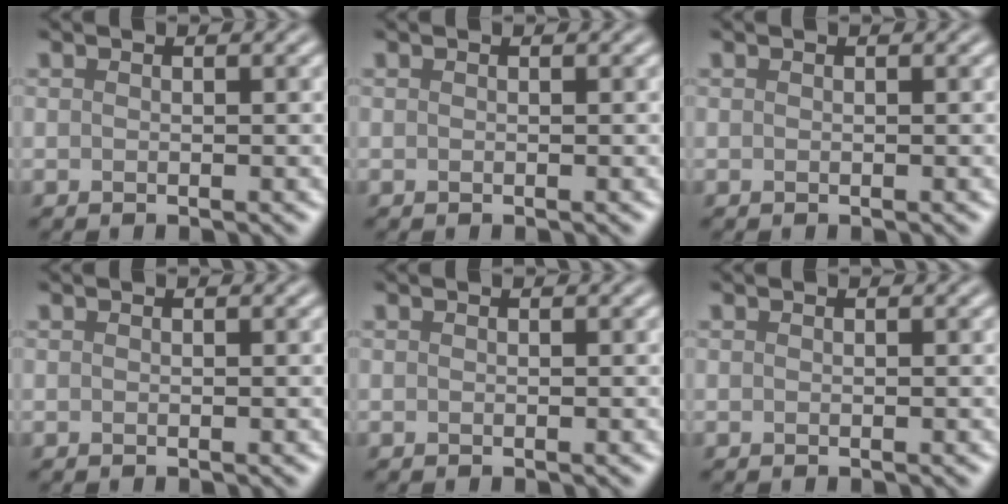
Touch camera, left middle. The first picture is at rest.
{"total": 0.0}
{"total": 0.0}
{"total": 0.0}
{"total": 0.0}
{"total": 0.0}